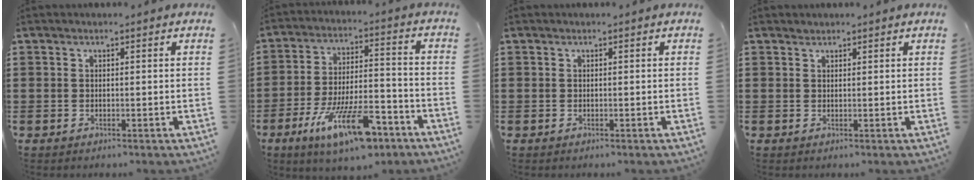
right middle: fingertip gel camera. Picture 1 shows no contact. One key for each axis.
{"total": 13.0, "fx": -7.8, "fy": 3.8, "fz": 9.8, "tx": -0.184, "ty": 0.017, "tz": -0.142}
{"total": 0.0}
{"total": 0.8, "fx": 0.7, "fy": 0.1, "fz": -0.2, "tx": 0.001, "ty": -0.001, "tz": 0.015}